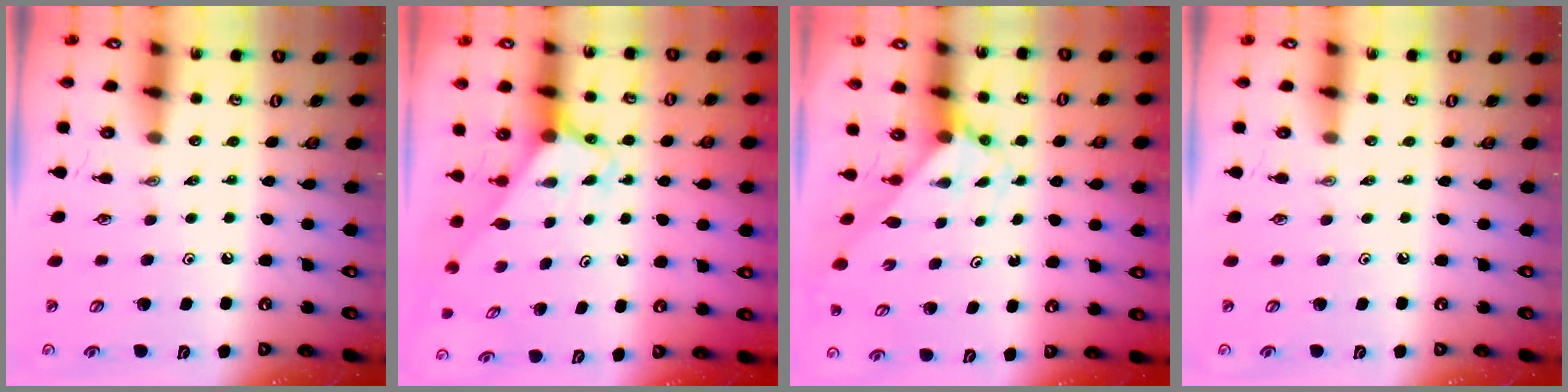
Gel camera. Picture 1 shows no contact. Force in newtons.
{"total": 2.5, "press": 2.5, "slide": 0.2}
{"total": 2.6, "press": 2.6, "slide": 0.2}
{"total": 0.0}